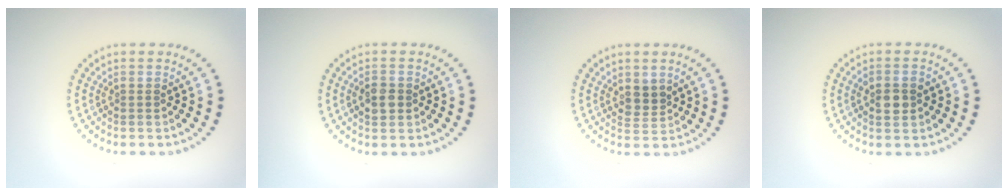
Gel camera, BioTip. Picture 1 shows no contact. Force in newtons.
{"total": 1.8, "press": 1.7, "slide": 0.2}
{"total": 1.9, "press": 1.5, "slide": 1.2}
{"total": 2.3, "press": 2.3, "slide": 0.3}